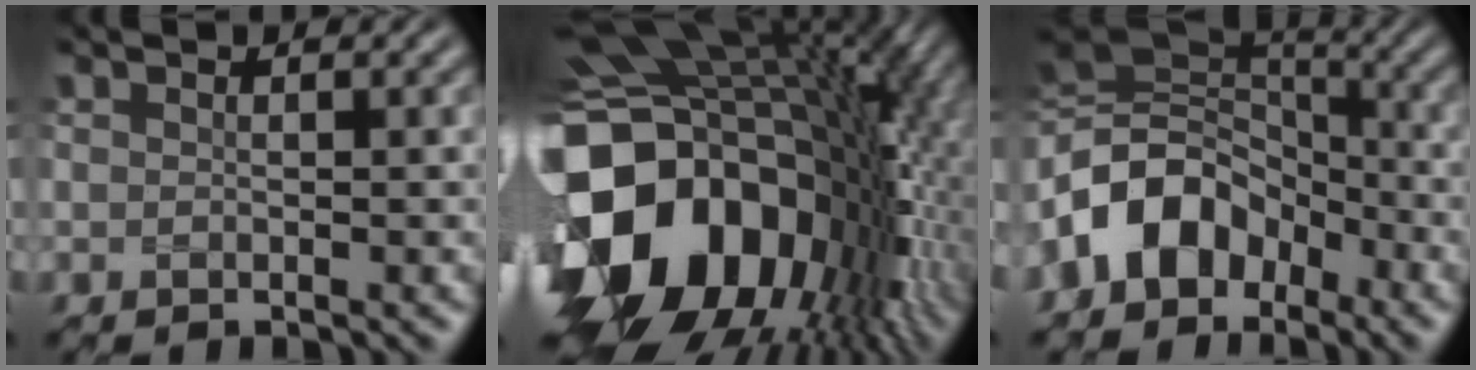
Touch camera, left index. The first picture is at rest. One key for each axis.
{"total": 20.1, "fx": -2.0, "fy": 14.8, "fz": 13.4, "tx": -0.273, "ty": -0.016, "tz": -0.025}
{"total": 8.9, "fx": -3.8, "fy": 6.5, "fz": 4.7, "tx": -0.075, "ty": 0.013, "tz": -0.091}